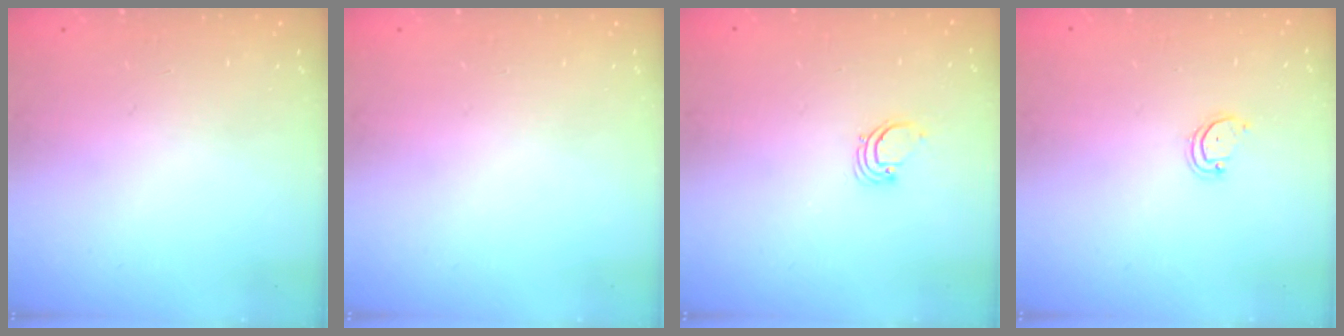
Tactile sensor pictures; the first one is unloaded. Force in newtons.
{"total": 0.0}
{"total": 1.7, "press": 1.7, "slide": 0.1}
{"total": 2.6, "press": 2.6, "slide": 0.2}